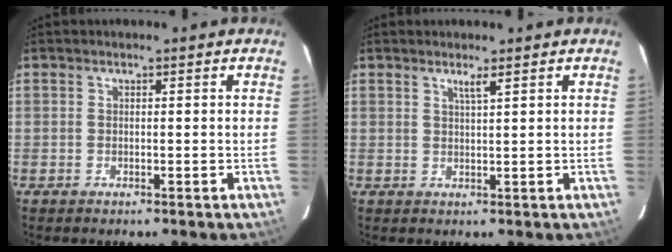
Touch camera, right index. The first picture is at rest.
{"total": 1.6, "force": [1.1, -0.2, 1.2], "torque": [-0.021, -0.001, 0.017]}